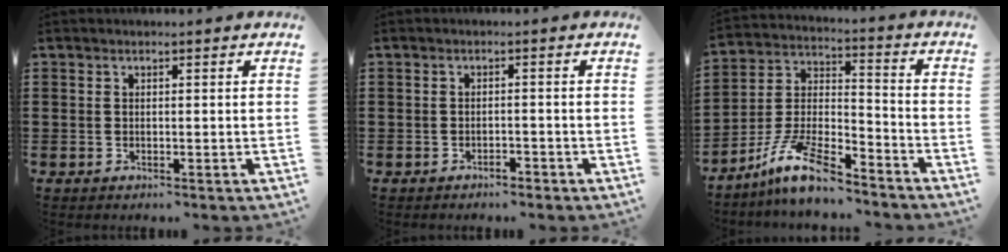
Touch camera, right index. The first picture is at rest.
{"total": 1.4, "force": [-1.3, 0.2, 0.2], "torque": [-0.009, 0.001, -0.028]}
{"total": 11.0, "force": [-8.9, 2.2, 6.1], "torque": [-0.133, 0.018, -0.177]}